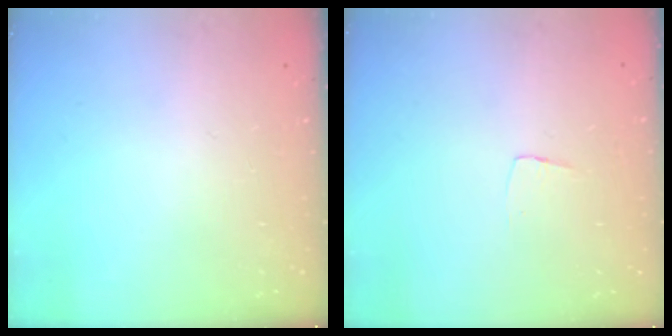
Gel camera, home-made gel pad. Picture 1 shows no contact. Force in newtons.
{"total": 3.3, "press": 3.3, "slide": 0.2}